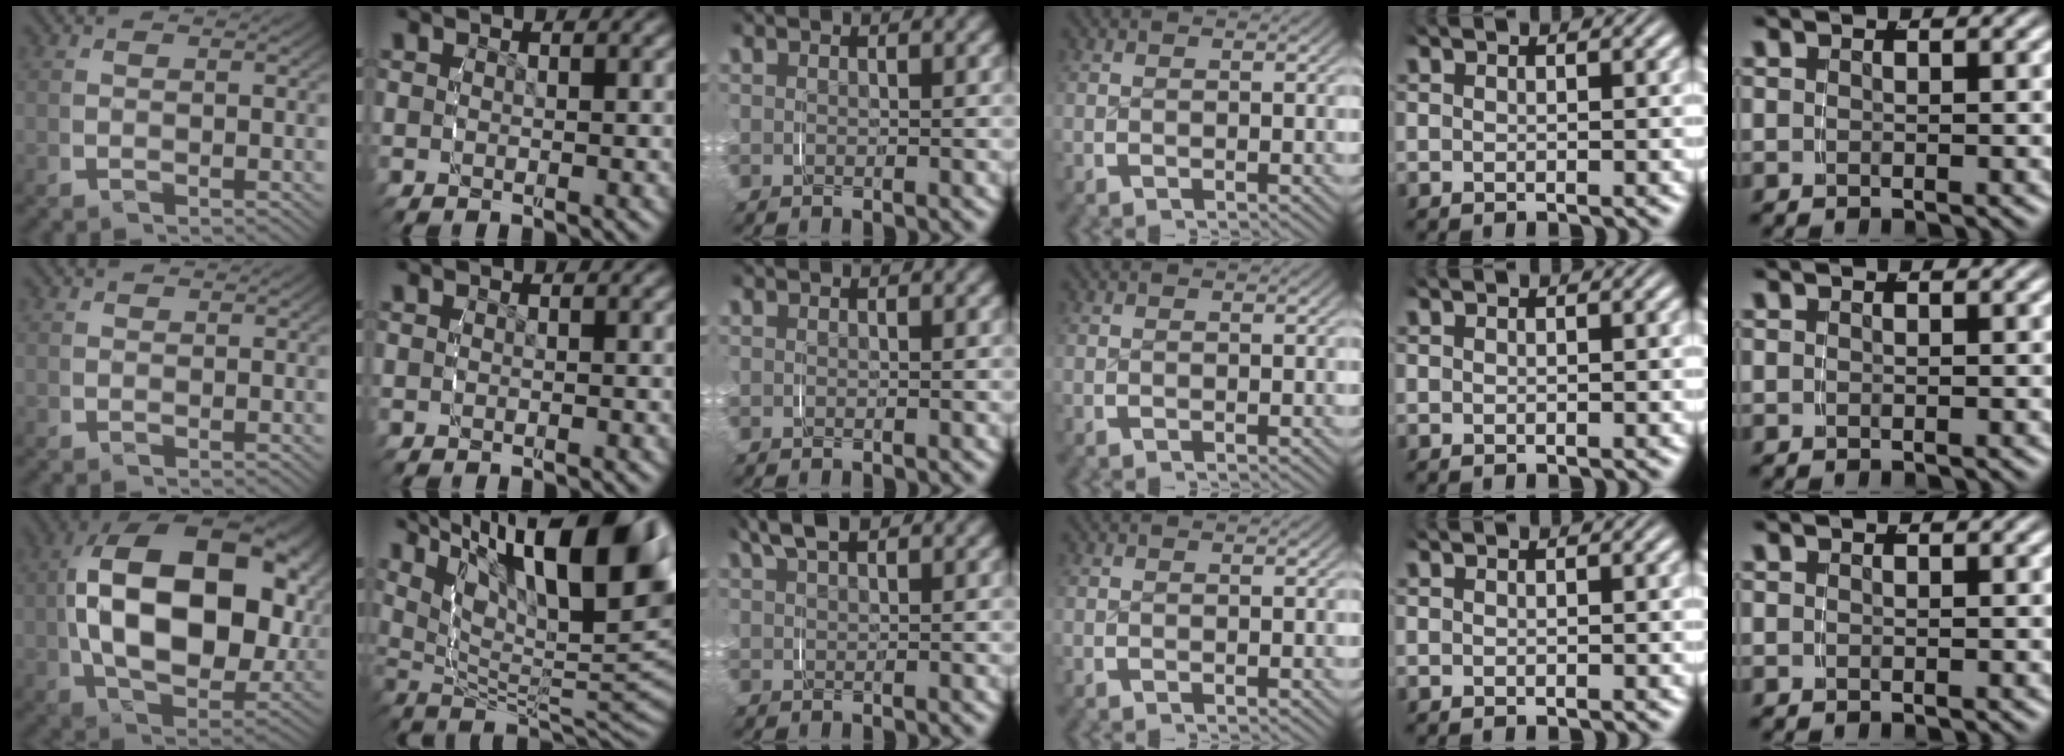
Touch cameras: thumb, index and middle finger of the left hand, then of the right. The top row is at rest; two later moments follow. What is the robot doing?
{"motion": "grasp_and_lifting", "object": "paper plate"}